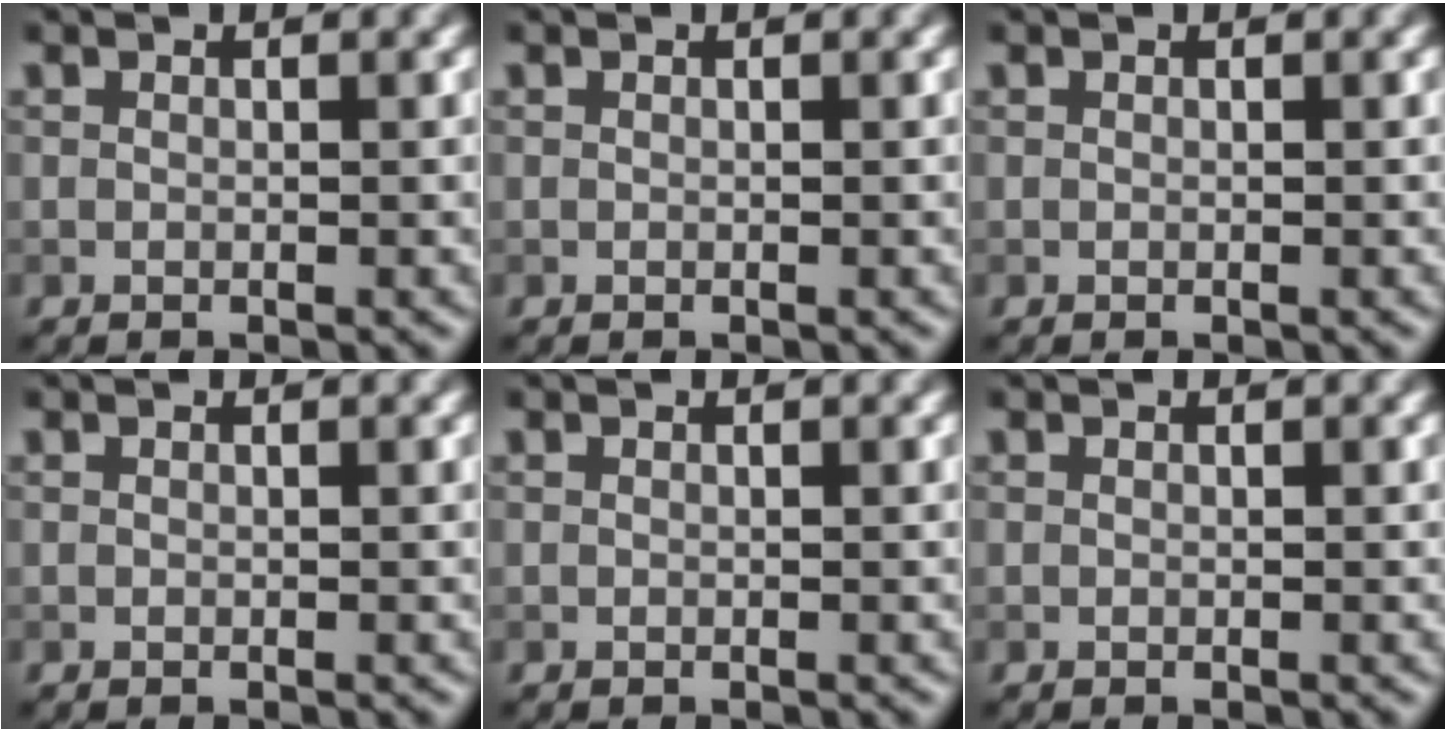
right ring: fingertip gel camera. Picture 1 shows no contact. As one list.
[{"total": 0.0}, {"total": 0.0}, {"total": 0.0}, {"total": 0.0}, {"total": 0.0}]